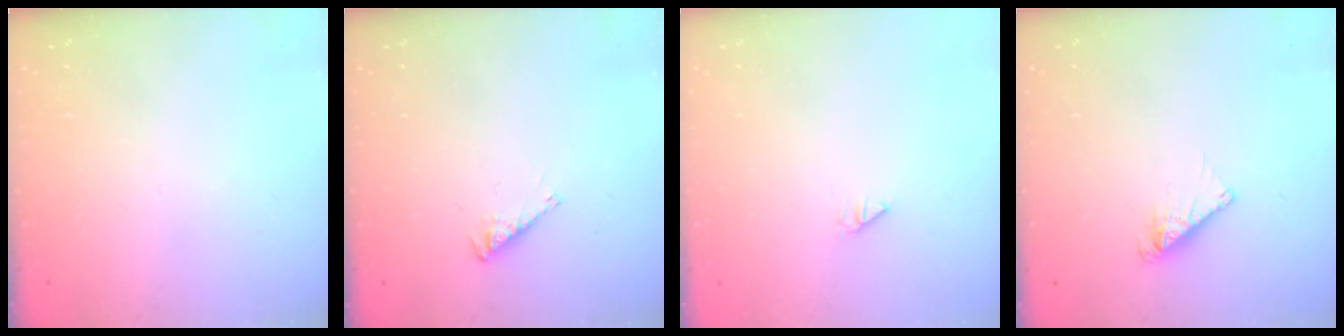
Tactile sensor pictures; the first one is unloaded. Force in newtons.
{"total": 3.5, "press": 3.5, "slide": 0.5}
{"total": 0.0}
{"total": 3.9, "press": 3.9, "slide": 0.2}